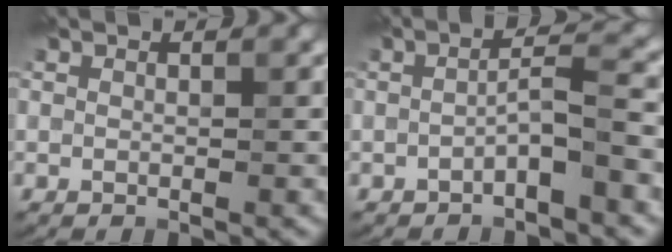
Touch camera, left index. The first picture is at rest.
{"total": 2.6, "force": [-1.2, 0.2, 2.3], "torque": [-0.040, 0.016, -0.026]}